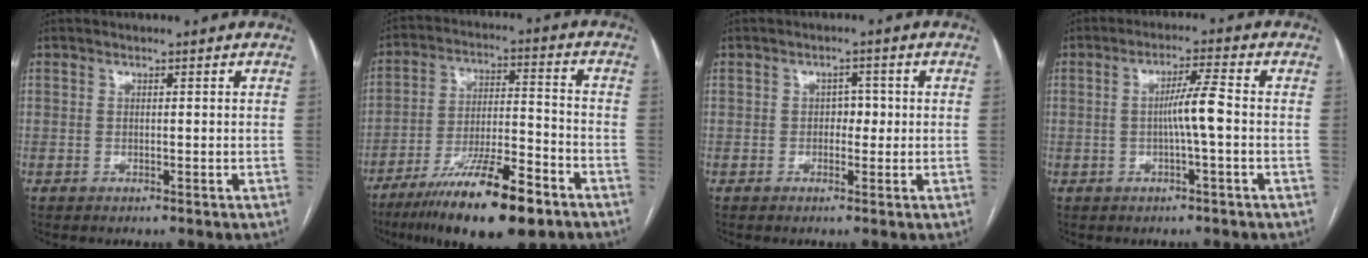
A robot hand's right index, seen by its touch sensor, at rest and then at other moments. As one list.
[{"total": 16.7, "force": [-10.9, 2.9, 12.4], "torque": [-0.206, -0.019, -0.186]}, {"total": 2.2, "force": [-0.1, 1.5, 1.6], "torque": [-0.015, 0.007, -0.004]}, {"total": 5.0, "force": [-0.6, -0.4, 5.0], "torque": [-0.088, 0.007, -0.011]}]